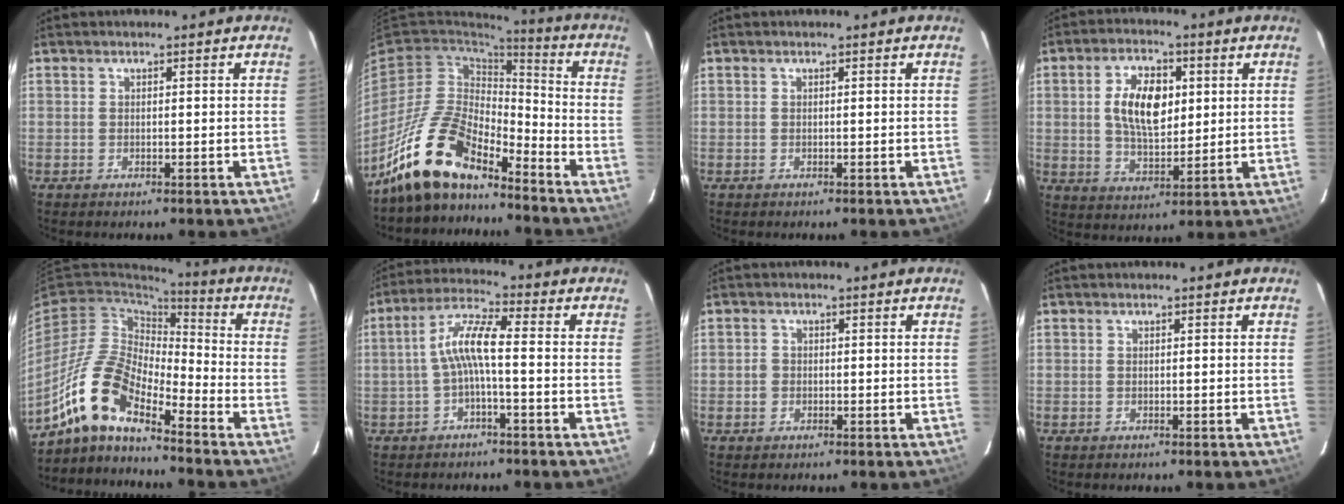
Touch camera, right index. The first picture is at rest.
{"total": 15.3, "force": [-12.3, 5.2, 7.5], "torque": [-0.156, 0.001, -0.236]}
{"total": 0.0}
{"total": 10.6, "force": [2.1, 5.6, 8.7], "torque": [-0.160, 0.011, 0.041]}
{"total": 13.0, "force": [-9.6, 4.0, 7.8], "torque": [-0.148, 0.010, -0.198]}
{"total": 6.6, "force": [-1.4, 0.9, 6.4], "torque": [-0.145, 0.018, -0.027]}
{"total": 1.5, "force": [-0.5, 1.4, 0.3], "torque": [-0.005, 0.002, -0.007]}
{"total": 0.0}